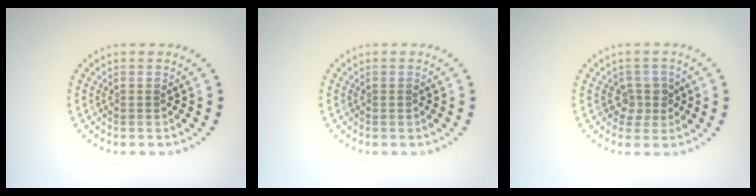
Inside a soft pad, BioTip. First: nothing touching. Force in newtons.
{"total": 0.0}
{"total": 2.0, "press": 1.6, "slide": 1.2}